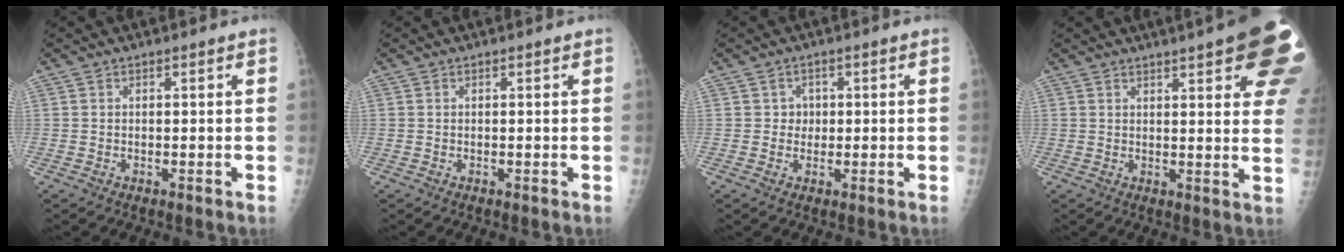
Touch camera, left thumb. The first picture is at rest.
{"total": 0.0}
{"total": 2.5, "force": [0.1, 2.3, 0.7], "torque": [0.011, 0.007, -0.004]}
{"total": 18.7, "force": [9.5, 4.4, 15.6], "torque": [-0.161, -0.016, 0.106]}